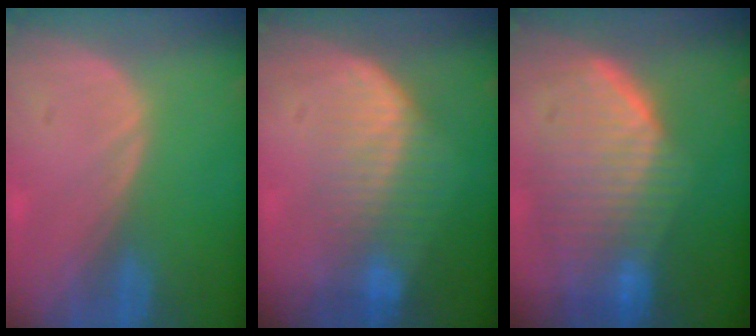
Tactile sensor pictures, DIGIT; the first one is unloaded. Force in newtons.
{"total": 7.2, "press": 6.7, "slide": 2.9}
{"total": 10.1, "press": 9.0, "slide": 4.6}